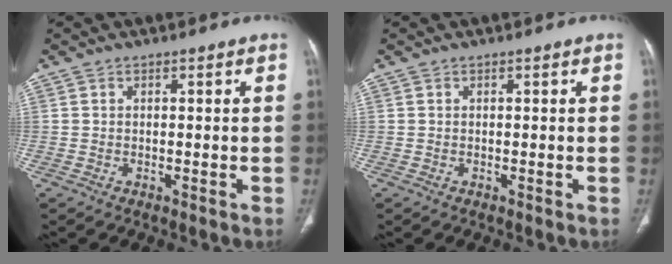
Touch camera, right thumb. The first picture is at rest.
{"total": 0.0}